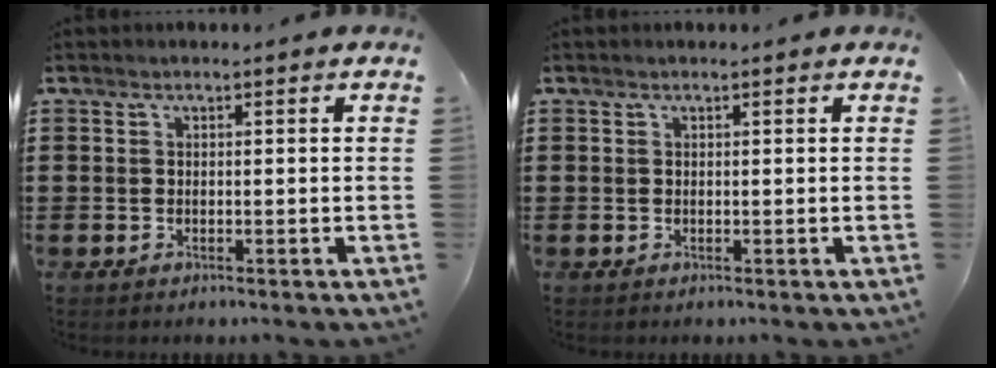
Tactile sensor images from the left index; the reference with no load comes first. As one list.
[{"total": 0.0}]